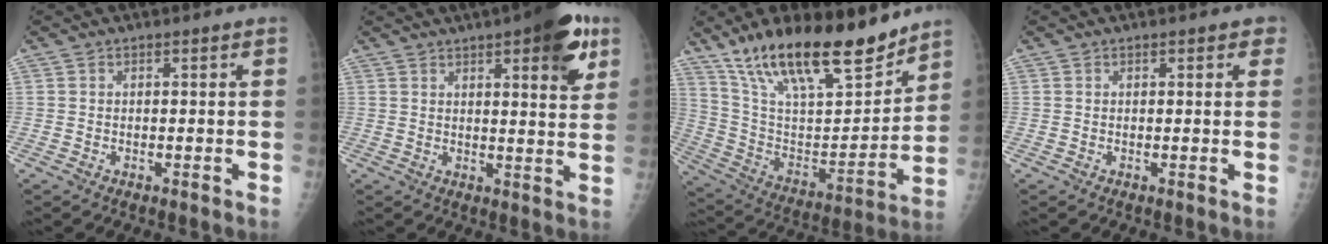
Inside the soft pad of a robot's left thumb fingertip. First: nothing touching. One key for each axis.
{"total": 12.8, "fx": 6.6, "fy": 3.5, "fz": 10.4, "tx": -0.113, "ty": -0.023, "tz": 0.082}
{"total": 25.1, "fx": 18.6, "fy": 7.8, "fz": 15.0, "tx": -0.227, "ty": -0.073, "tz": 0.327}
{"total": 1.9, "fx": 1.0, "fy": 0.9, "fz": 1.3, "tx": -0.006, "ty": -0.001, "tz": 0.010}